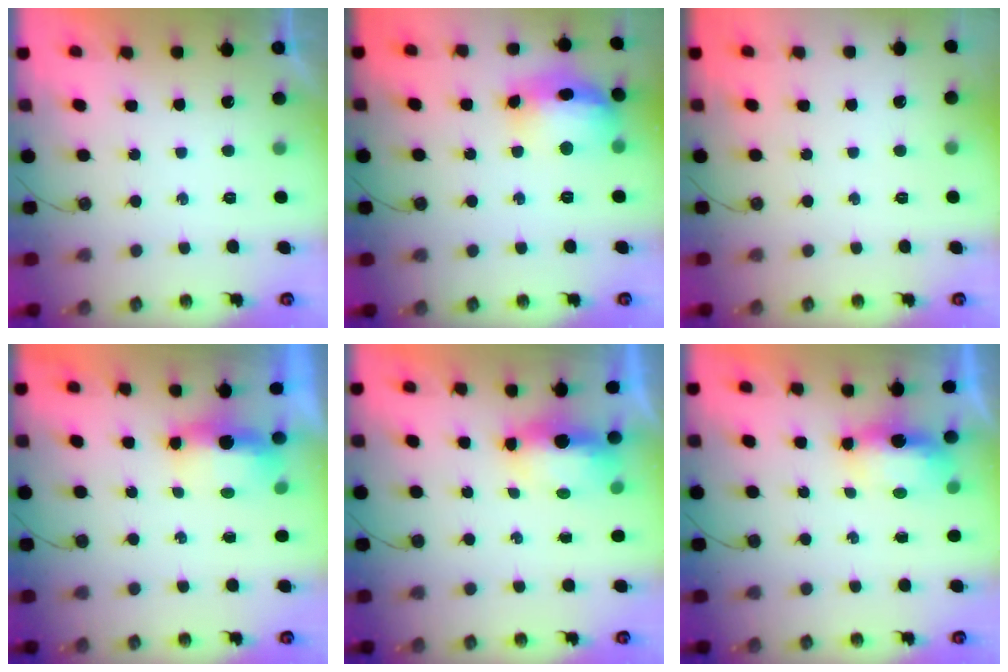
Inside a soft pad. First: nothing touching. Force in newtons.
{"total": 17.4, "press": 17.3, "slide": 2.0}
{"total": 0.0}
{"total": 5.7, "press": 5.6, "slide": 0.9}
{"total": 10.5, "press": 7.5, "slide": 7.3}
{"total": 9.9, "press": 6.8, "slide": 7.2}